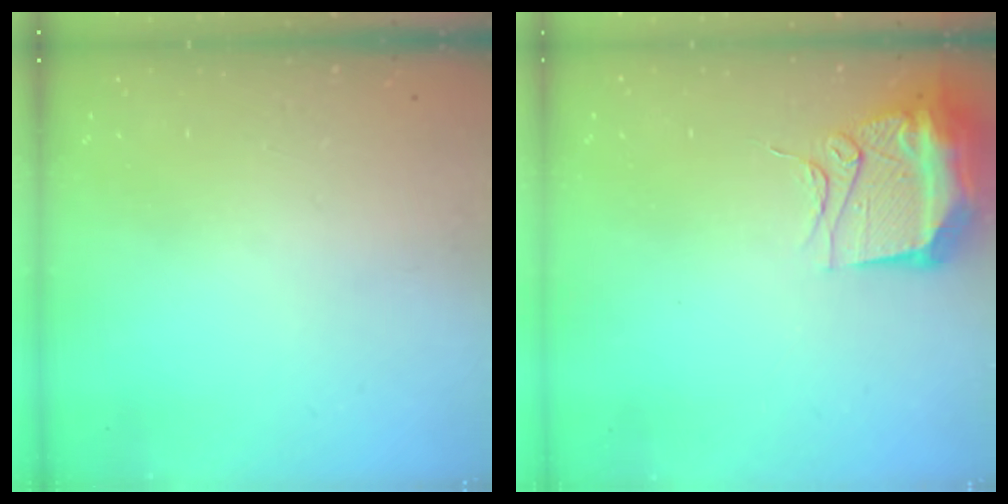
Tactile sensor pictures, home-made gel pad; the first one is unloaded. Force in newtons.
{"total": 12.1, "press": 12.0, "slide": 1.6}